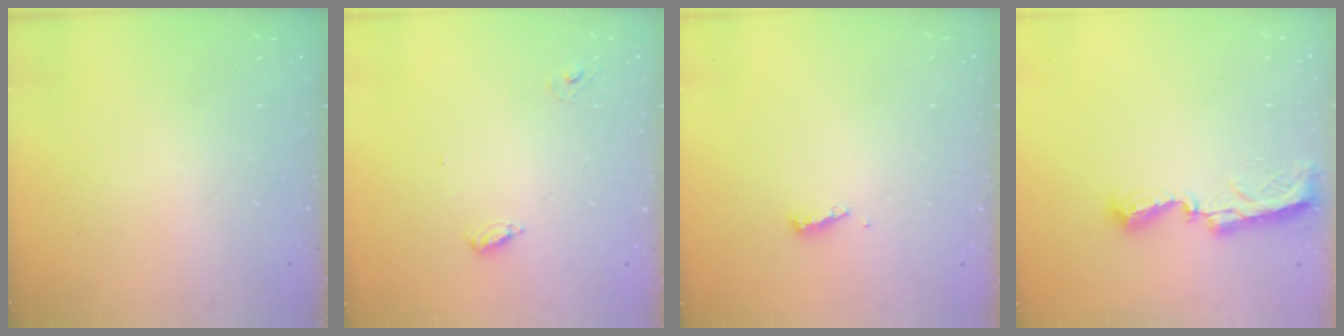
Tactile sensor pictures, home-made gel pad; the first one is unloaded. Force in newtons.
{"total": 4.6, "press": 4.6, "slide": 0.4}
{"total": 3.6, "press": 3.6, "slide": 0.4}
{"total": 8.3, "press": 8.2, "slide": 0.4}